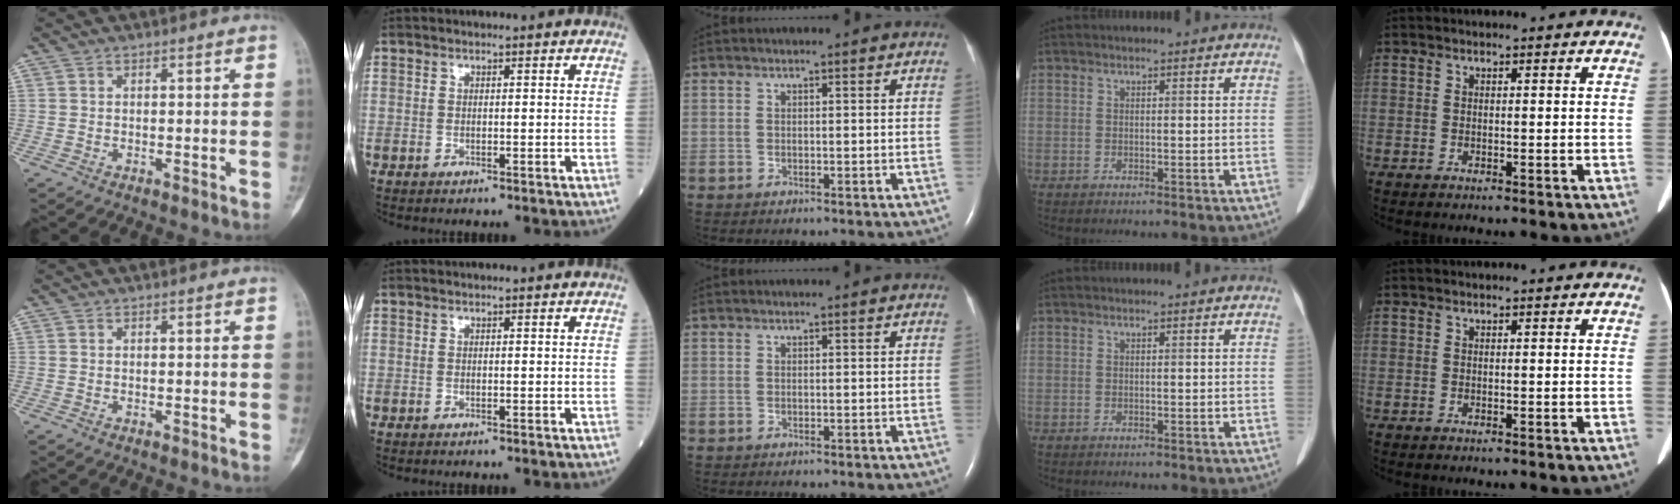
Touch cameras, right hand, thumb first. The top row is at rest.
{}